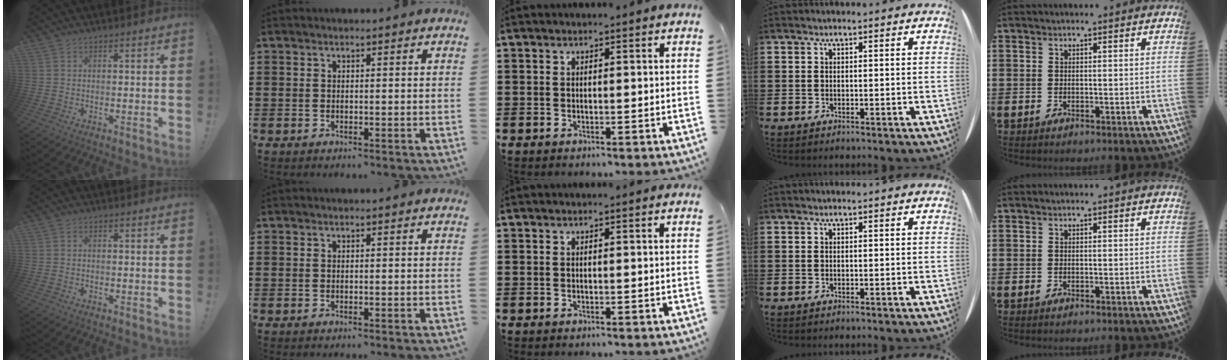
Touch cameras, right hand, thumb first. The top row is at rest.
{"thumb": {"total": 0.8, "force": [-0.7, 0.4, 0.0], "torque": [0.001, 0.003, -0.011]}}